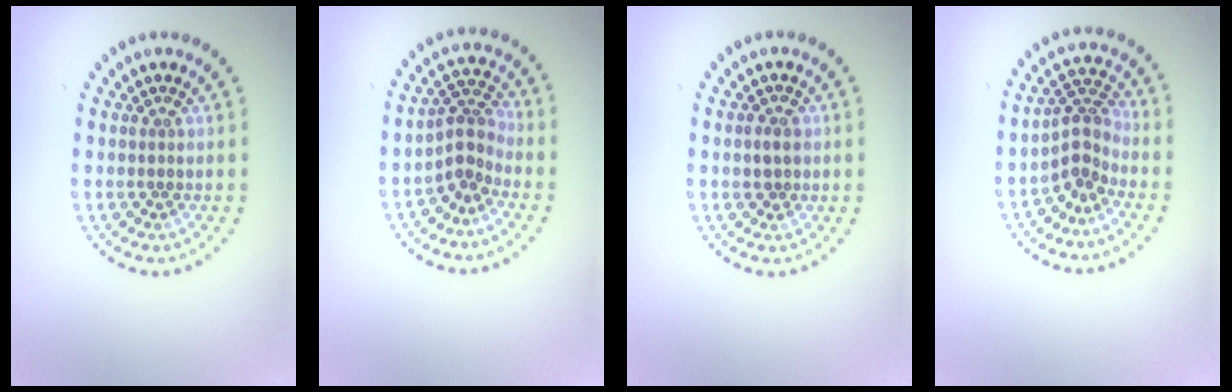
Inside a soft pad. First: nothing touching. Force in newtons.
{"total": 2.8, "press": 1.9, "slide": 2.0}
{"total": 1.5, "press": 1.4, "slide": 0.3}
{"total": 2.7, "press": 1.9, "slide": 1.9}